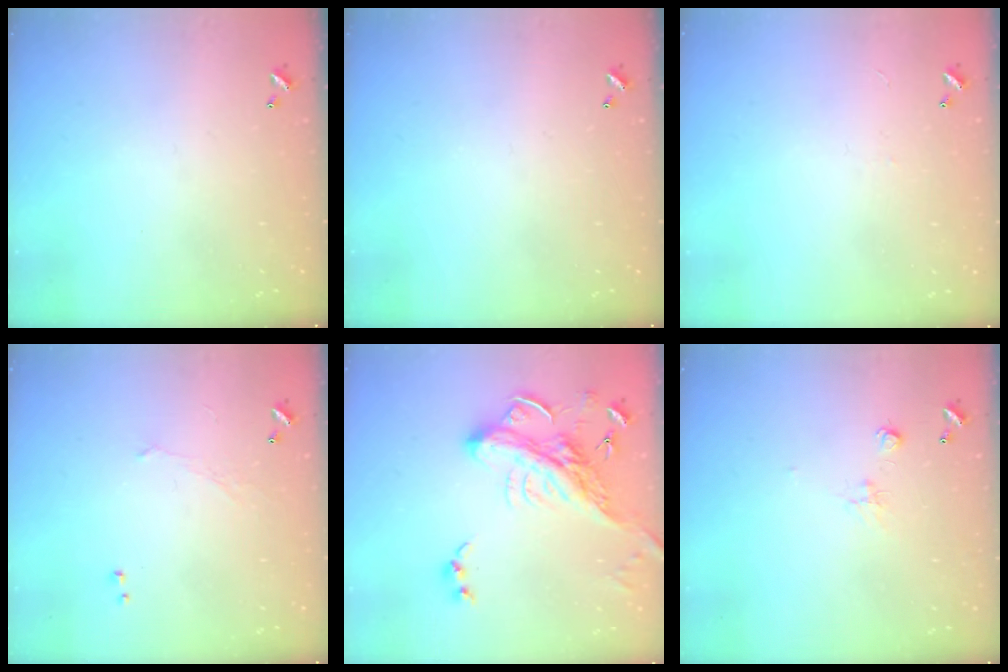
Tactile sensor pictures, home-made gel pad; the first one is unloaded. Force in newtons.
{"total": 0.0}
{"total": 1.5, "press": 1.4, "slide": 0.5}
{"total": 0.0}
{"total": 9.5, "press": 9.3, "slide": 1.9}
{"total": 0.5, "press": 0.0, "slide": 0.5}